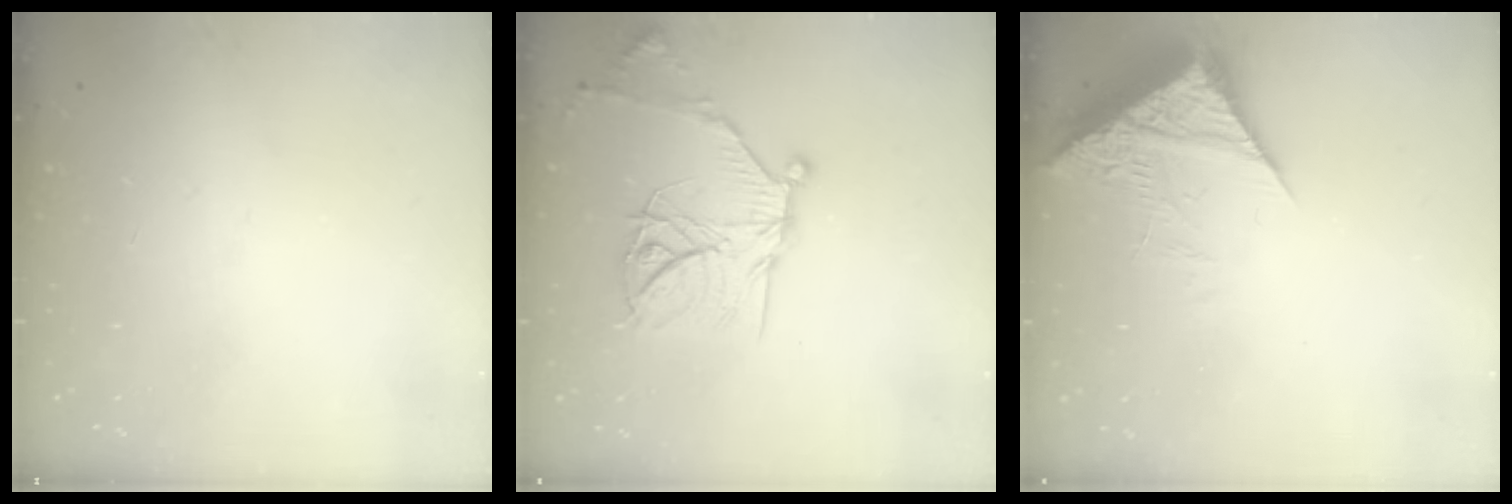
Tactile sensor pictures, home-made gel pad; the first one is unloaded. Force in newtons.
{"total": 19.9, "press": 19.8, "slide": 1.5}
{"total": 7.2, "press": 7.1, "slide": 0.9}